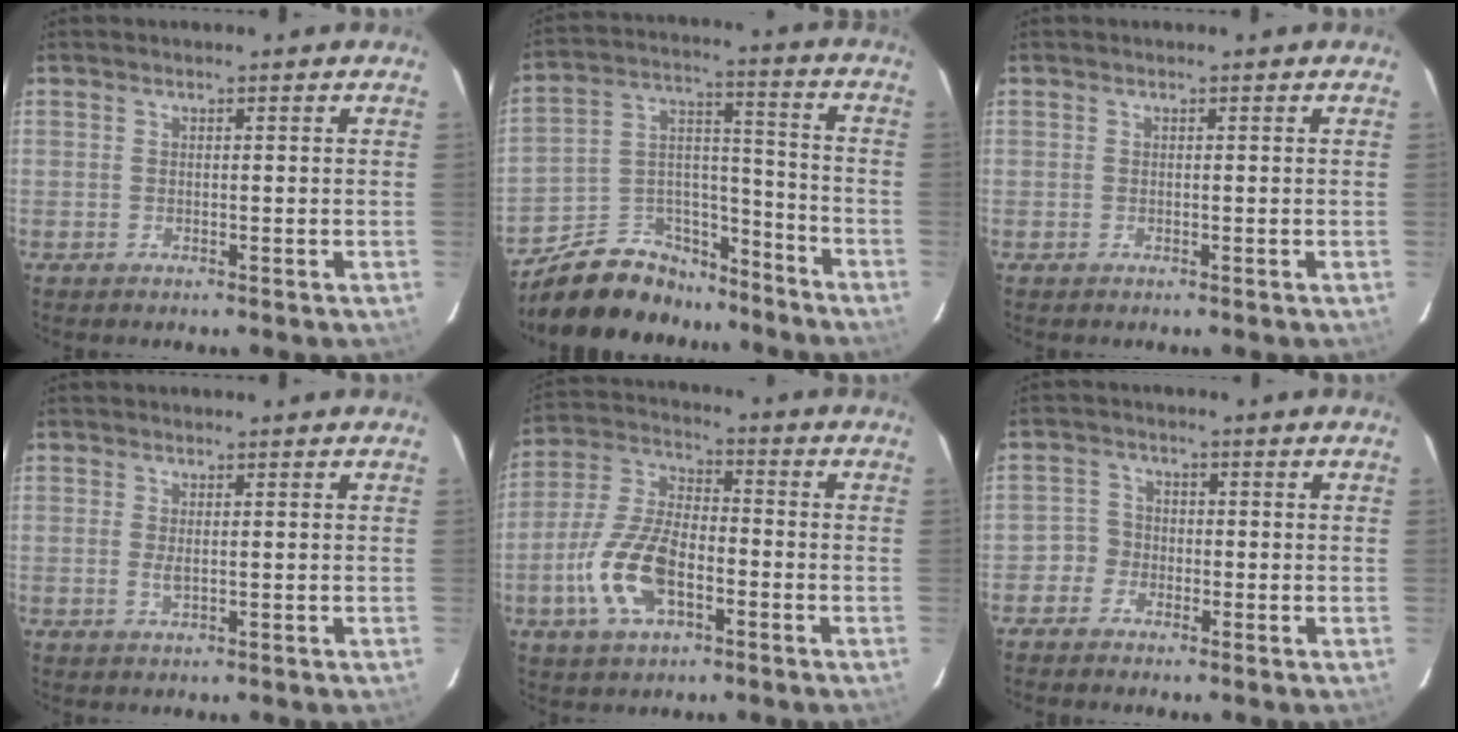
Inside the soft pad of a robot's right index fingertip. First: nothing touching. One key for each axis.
{"total": 16.2, "fx": -12.6, "fy": 8.7, "fz": 5.3, "tx": -0.112, "ty": 0.065, "tz": -0.190}
{"total": 0.0}
{"total": 1.5, "fx": 0.1, "fy": 0.5, "fz": 1.4, "tx": -0.028, "ty": -0.001, "tz": 0.004}
{"total": 13.4, "fx": -5.1, "fy": 6.5, "fz": 10.5, "tx": -0.229, "ty": 0.004, "tz": -0.093}
{"total": 3.2, "fx": -1.9, "fy": 2.6, "fz": -0.1, "tx": 0.002, "ty": 0.015, "tz": -0.039}